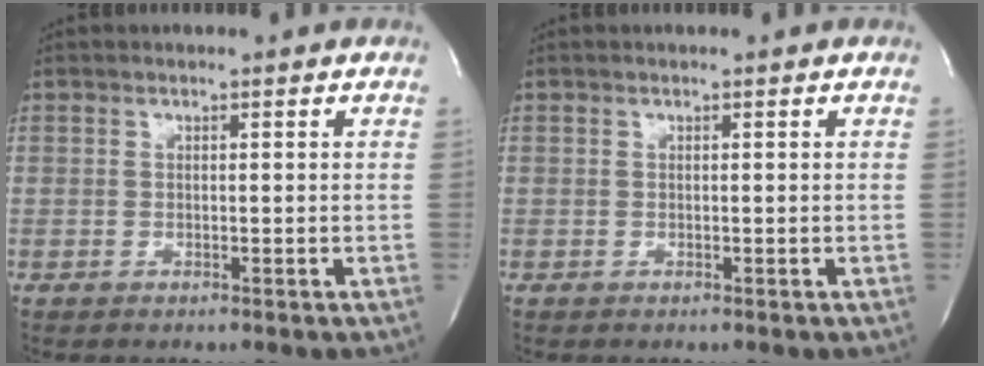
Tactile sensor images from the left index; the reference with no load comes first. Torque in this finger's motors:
{"motor_torque": [-0.09, 0.09, 0.00, -0.01]}